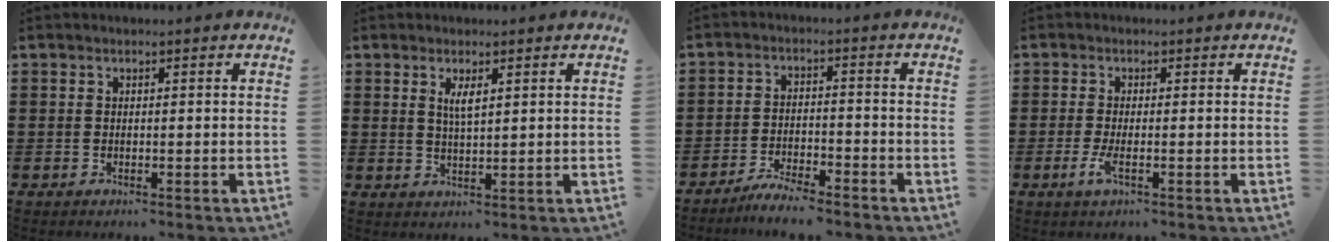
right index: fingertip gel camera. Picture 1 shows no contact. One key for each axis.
{"total": 2.6, "fx": 1.2, "fy": 0.7, "fz": 2.2, "tx": -0.046, "ty": 0.003, "tz": 0.019}
{"total": 4.1, "fx": -3.9, "fy": 0.0, "fz": 0.9, "tx": -0.019, "ty": 0.005, "tz": -0.080}
{"total": 2.8, "fx": -1.1, "fy": 0.5, "fz": 2.6, "tx": -0.063, "ty": -0.010, "tz": -0.025}